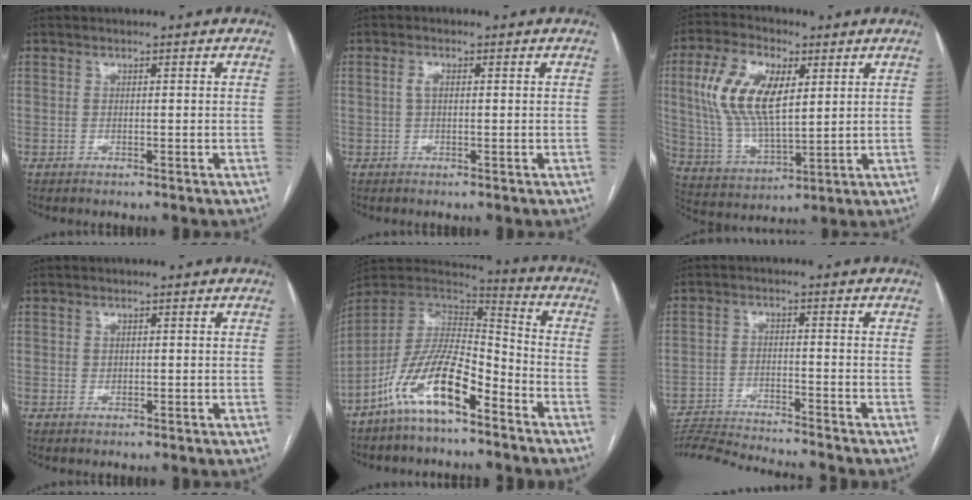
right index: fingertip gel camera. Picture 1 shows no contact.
{"total": 1.7, "force": [0.4, 0.8, 1.5], "torque": [-0.031, 0.005, 0.007]}
{"total": 14.1, "force": [4.1, 6.1, 12.1], "torque": [-0.261, 0.016, 0.082]}
{"total": 0.6, "force": [0.2, 0.6, 0.1], "torque": [0.000, 0.001, 0.005]}
{"total": 13.3, "force": [-7.9, 3.7, 10.0], "torque": [-0.193, 0.011, -0.149]}
{"total": 12.2, "force": [-11.6, -1.4, 3.3], "torque": [-0.044, -0.006, -0.193]}